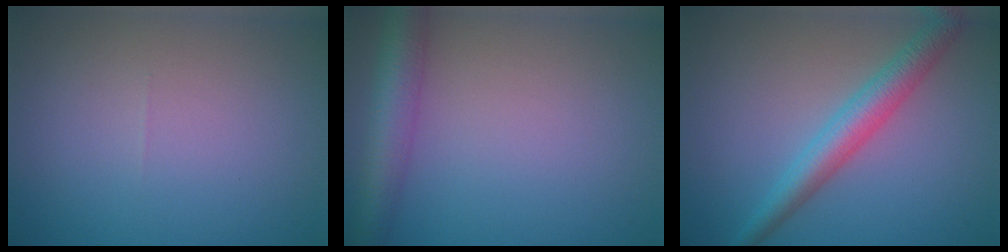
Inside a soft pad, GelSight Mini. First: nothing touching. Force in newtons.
{"total": 4.9, "press": 4.9, "slide": 0.2}
{"total": 4.1, "press": 4.1, "slide": 0.0}